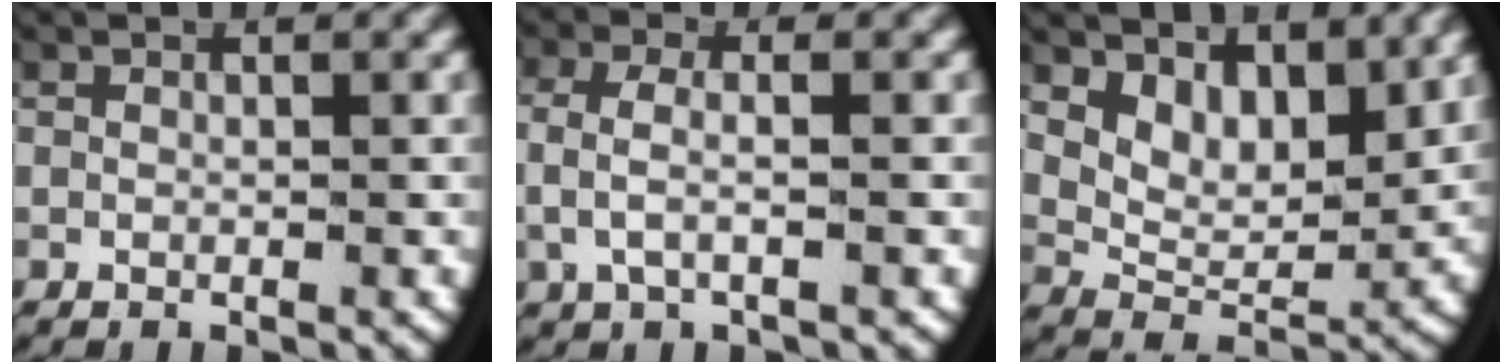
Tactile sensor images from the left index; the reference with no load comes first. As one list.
[{"total": 3.8, "force": [0.2, 2.0, 3.2], "torque": [-0.077, -0.001, 0.003]}, {"total": 6.3, "force": [2.7, 4.1, 4.0], "torque": [-0.070, -0.015, 0.046]}]